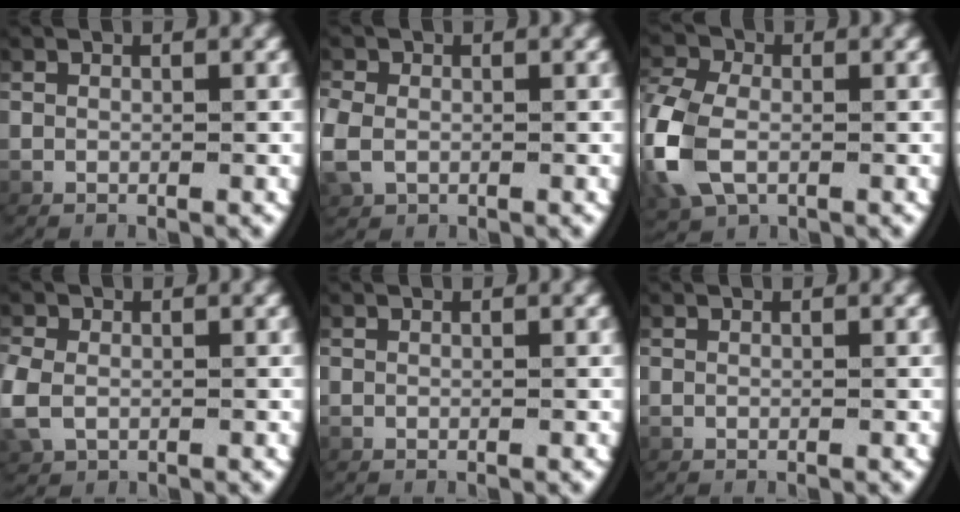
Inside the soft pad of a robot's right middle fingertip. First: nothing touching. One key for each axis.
{"total": 1.6, "fx": -0.1, "fy": 1.3, "fz": 0.9, "tx": -0.035, "ty": -0.003, "tz": 0.007}
{"total": 4.7, "fx": -0.4, "fy": 3.5, "fz": 3.2, "tx": -0.109, "ty": -0.015, "tz": 0.007}
{"total": 2.0, "fx": 0.0, "fy": 1.6, "fz": 1.2, "tx": -0.044, "ty": -0.005, "tz": 0.010}
{"total": 0.0}
{"total": 0.0}